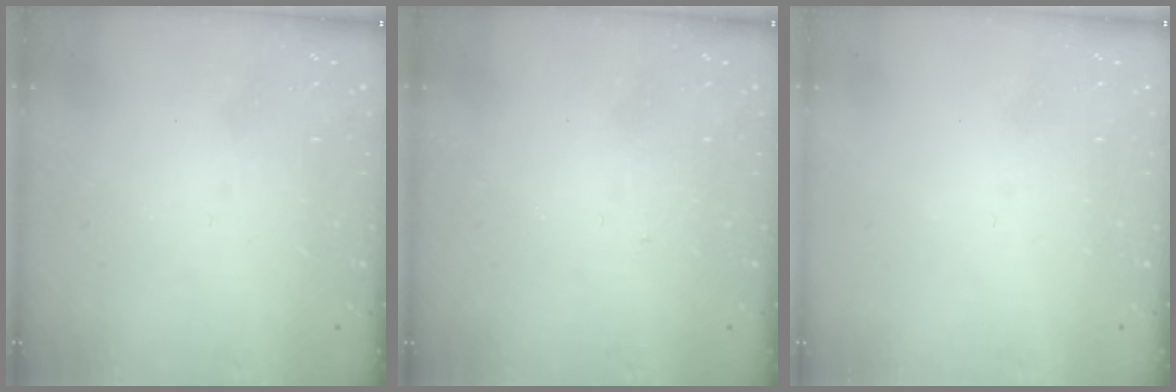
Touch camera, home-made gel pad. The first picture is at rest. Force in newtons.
{"total": 3.1, "press": 3.1, "slide": 0.5}
{"total": 0.0}